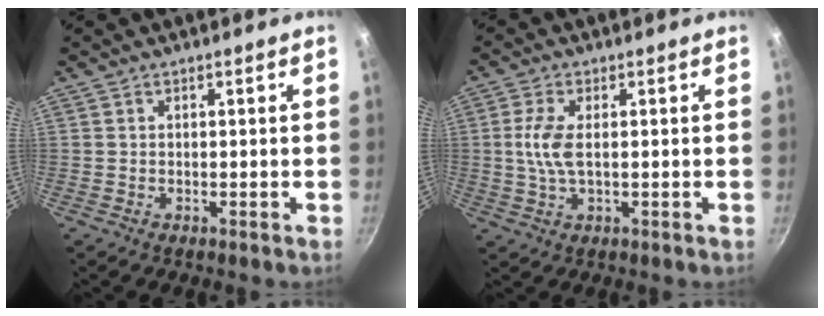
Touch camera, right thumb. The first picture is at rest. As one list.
[{"total": 5.6, "force": [0.4, 2.3, 5.1], "torque": [-0.118, 0.003, 0.008]}]